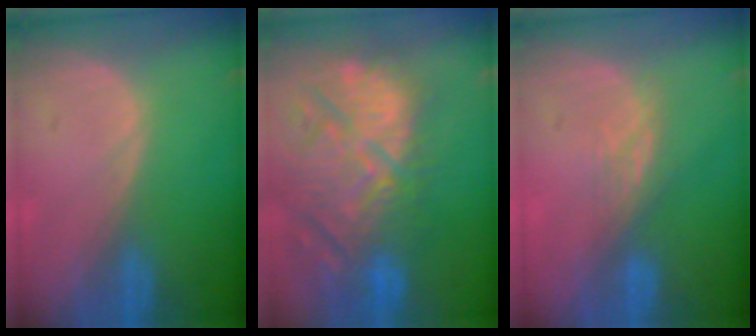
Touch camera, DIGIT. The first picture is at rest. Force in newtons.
{"total": 14.5, "press": 12.7, "slide": 7.0}
{"total": 3.0, "press": 2.6, "slide": 1.5}